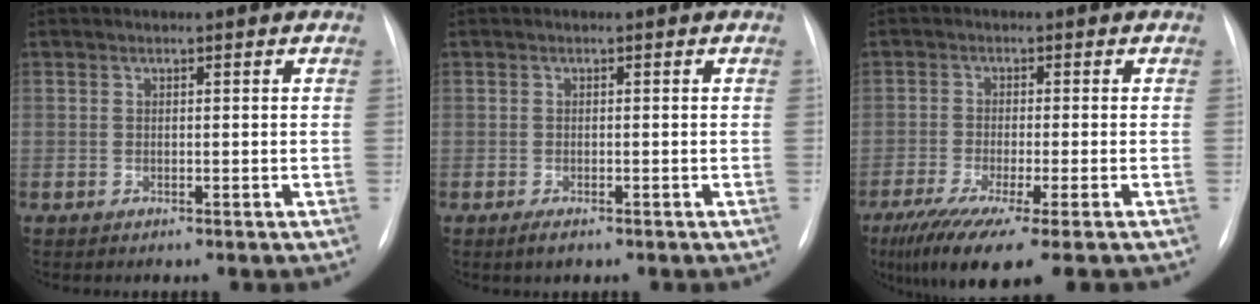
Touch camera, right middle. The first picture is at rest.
{"total": 1.5, "force": [-1.0, 0.5, 1.0], "torque": [-0.019, -0.002, -0.013]}
{"total": 11.3, "force": [-8.0, 0.1, 8.0], "torque": [-0.128, -0.033, -0.129]}